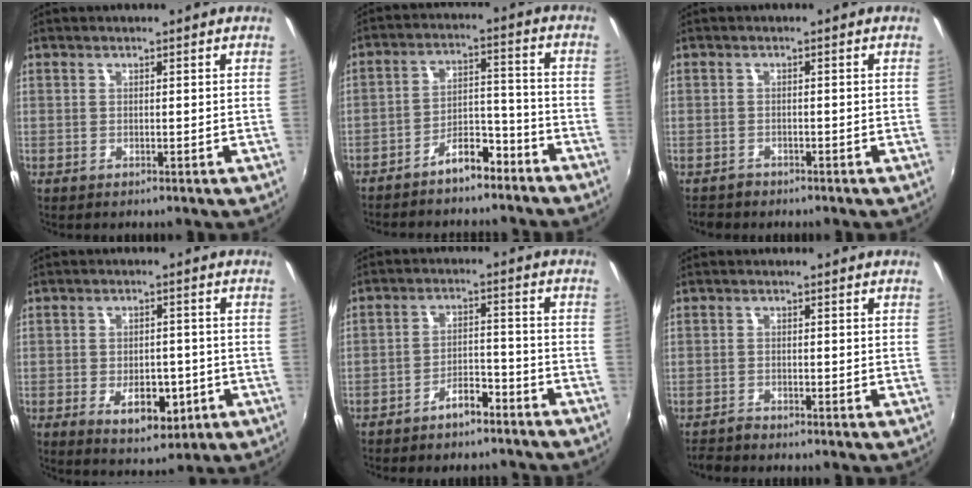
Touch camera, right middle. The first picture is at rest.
{"total": 9.7, "force": [-8.0, 3.9, 4.0], "torque": [-0.078, 0.042, -0.113]}
{"total": 2.2, "force": [-1.8, 1.2, 0.3], "torque": [-0.015, -0.003, -0.032]}
{"total": 8.4, "force": [-3.2, 4.8, 6.1], "torque": [-0.110, -0.005, -0.037]}
{"total": 7.4, "force": [-6.4, 2.6, 2.7], "torque": [-0.061, 0.025, -0.087]}
{"total": 2.5, "force": [-2.4, 0.4, 0.3], "torque": [-0.016, -0.010, -0.049]}